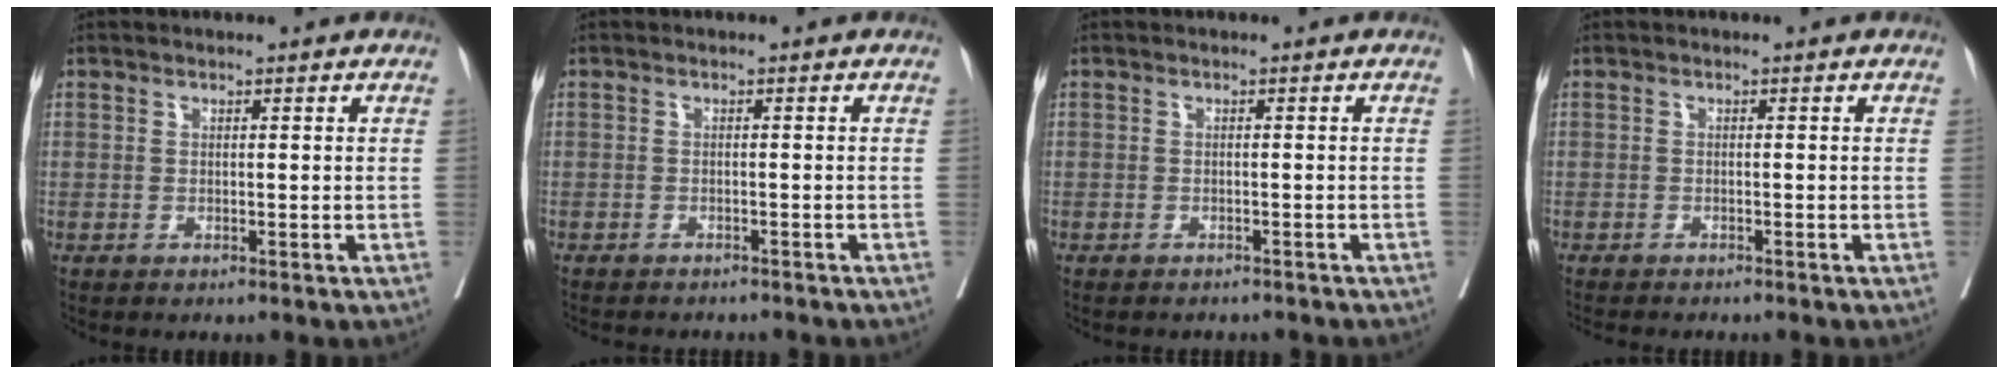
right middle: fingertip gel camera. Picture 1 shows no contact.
{"total": 7.0, "force": [-6.4, 1.6, 2.2], "torque": [-0.022, -0.003, -0.078]}
{"total": 5.9, "force": [-5.4, 1.7, 1.7], "torque": [-0.017, -0.001, -0.062]}
{"total": 5.3, "force": [-4.7, 0.9, 2.2], "torque": [-0.027, -0.008, -0.066]}